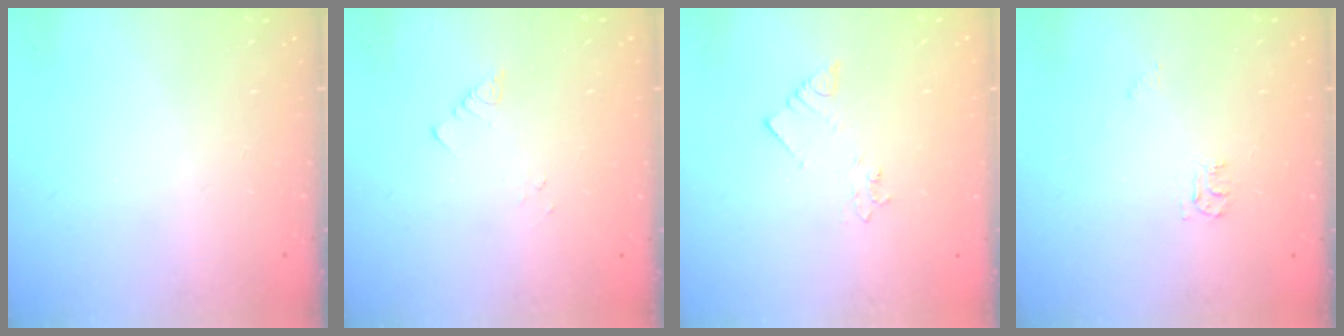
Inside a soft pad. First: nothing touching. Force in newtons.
{"total": 1.9, "press": 1.9, "slide": 0.2}
{"total": 2.1, "press": 2.1, "slide": 0.4}
{"total": 3.9, "press": 3.9, "slide": 0.6}